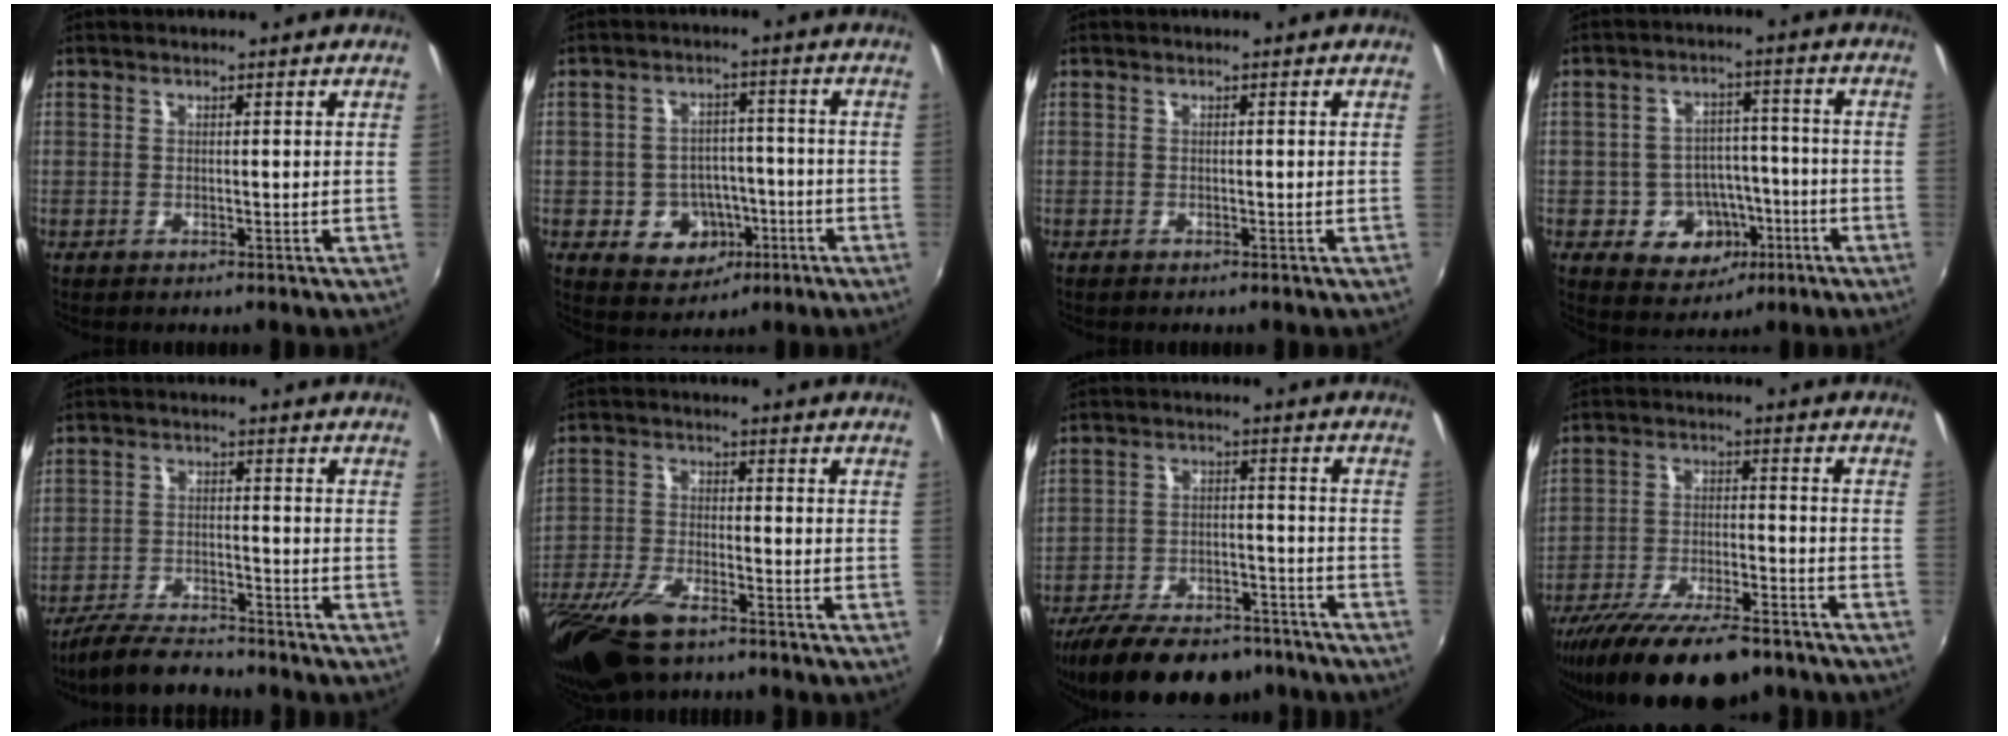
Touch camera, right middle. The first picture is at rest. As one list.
[{"total": 9.4, "force": [-3.7, 7.8, 3.9], "torque": [-0.094, 0.017, -0.034]}, {"total": 0.6, "force": [-0.5, 0.2, 0.2], "torque": [-0.005, -0.004, -0.010]}, {"total": 10.0, "force": [-4.1, 8.1, 4.2], "torque": [-0.090, 0.024, -0.040]}, {"total": 9.2, "force": [-8.3, 2.0, 3.4], "torque": [-0.092, -0.008, -0.143]}, {"total": 15.3, "force": [-11.2, 5.4, 9.0], "torque": [-0.213, -0.043, -0.211]}, {"total": 21.4, "force": [-17.3, 8.1, 9.6], "torque": [-0.195, -0.009, -0.247]}, {"total": 19.1, "force": [-14.9, 5.6, 10.6], "torque": [-0.207, -0.040, -0.236]}]